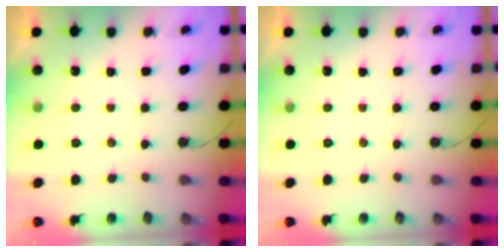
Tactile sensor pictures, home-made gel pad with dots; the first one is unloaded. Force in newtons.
{"total": 0.0}